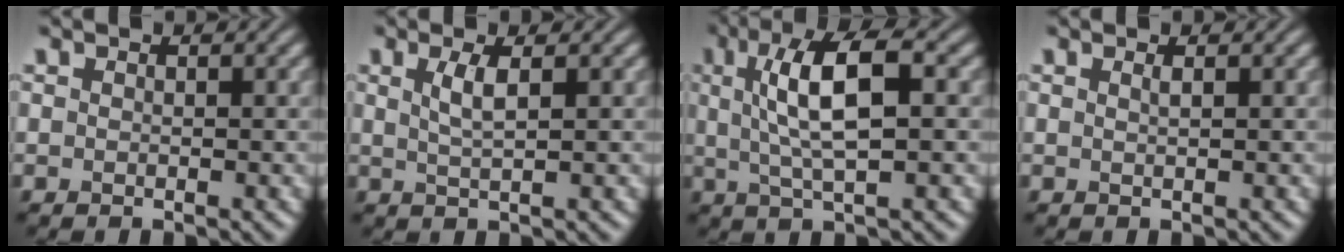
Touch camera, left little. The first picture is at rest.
{"total": 2.2, "force": [0.7, 0.5, 2.0], "torque": [-0.039, 0.000, 0.013]}
{"total": 7.3, "force": [1.4, 2.2, 6.8], "torque": [-0.123, 0.012, 0.022]}
{"total": 0.7, "force": [0.3, 0.3, 0.6], "torque": [-0.005, 0.002, 0.003]}